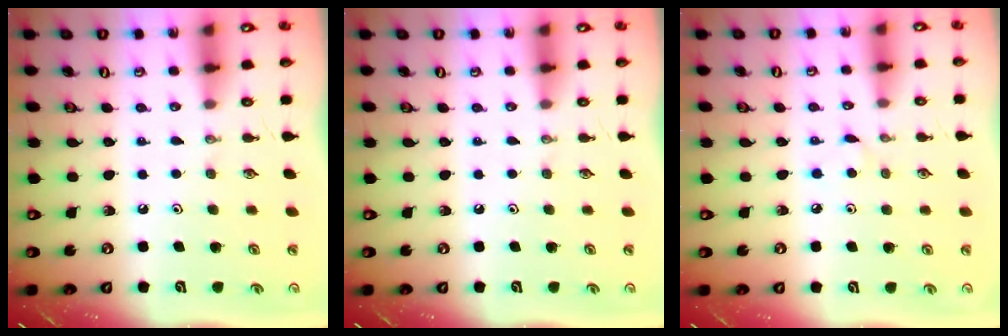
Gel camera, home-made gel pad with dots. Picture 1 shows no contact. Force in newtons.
{"total": 0.0}
{"total": 3.4, "press": 3.4, "slide": 0.3}